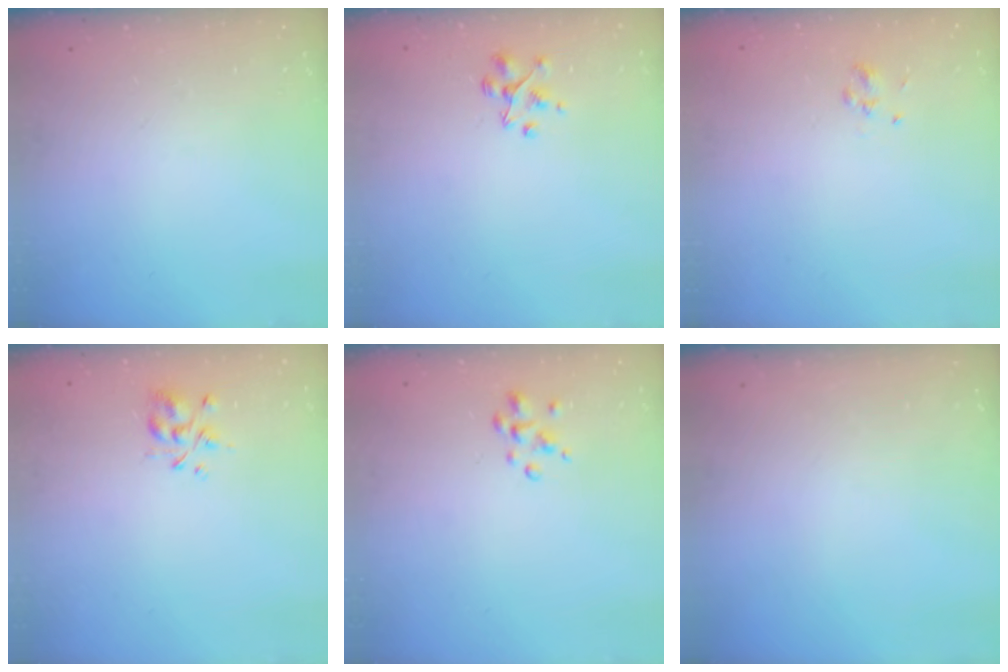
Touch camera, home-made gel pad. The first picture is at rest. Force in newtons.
{"total": 2.6, "press": 2.6, "slide": 0.5}
{"total": 1.4, "press": 1.3, "slide": 0.4}
{"total": 3.9, "press": 3.7, "slide": 1.3}
{"total": 2.6, "press": 2.5, "slide": 0.5}
{"total": 0.0}